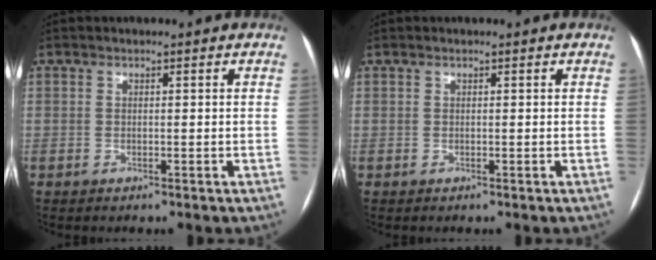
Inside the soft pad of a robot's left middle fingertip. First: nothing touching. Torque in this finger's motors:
{"motor_torque": [0.01, 0.00, -0.25, -0.21]}